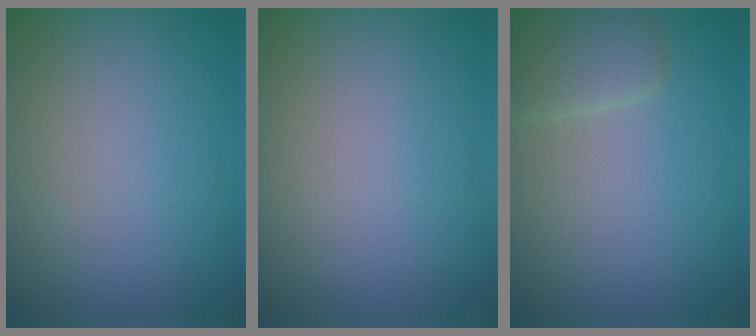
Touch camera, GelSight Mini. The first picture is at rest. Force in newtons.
{"total": 0.0}
{"total": 2.1, "press": 2.1, "slide": 0.1}